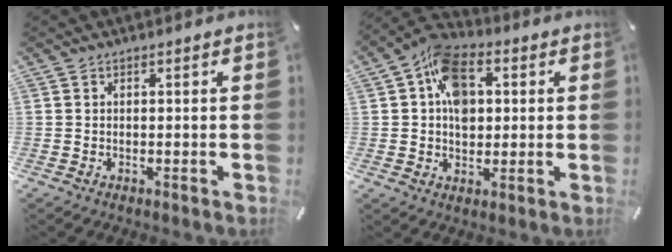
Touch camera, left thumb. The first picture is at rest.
{"total": 11.7, "force": [2.3, 8.7, 7.5], "torque": [-0.122, 0.007, 0.045]}